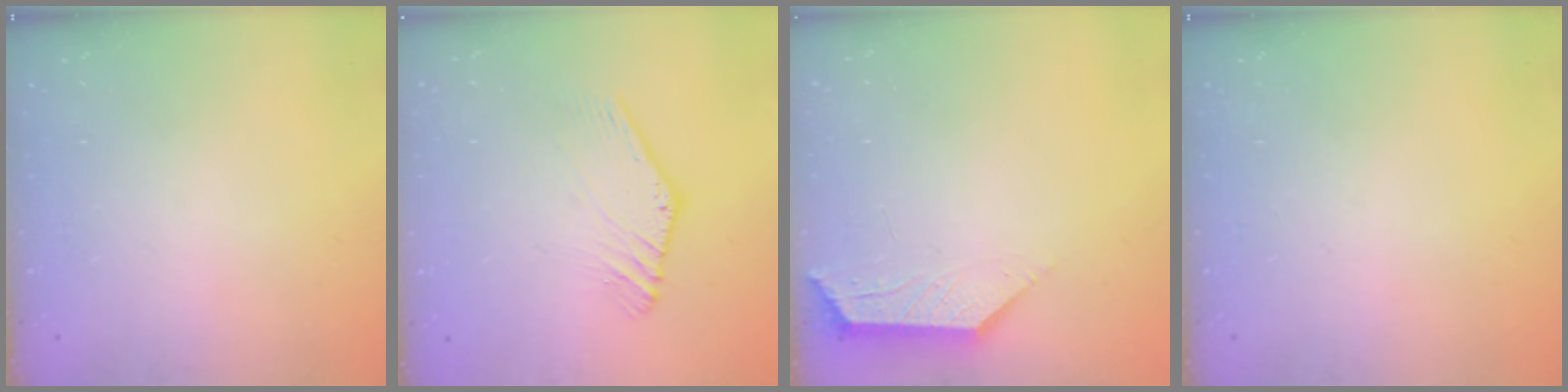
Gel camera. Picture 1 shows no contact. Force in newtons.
{"total": 1.2, "press": 1.2, "slide": 0.2}
{"total": 2.0, "press": 1.9, "slide": 0.4}
{"total": 0.0}